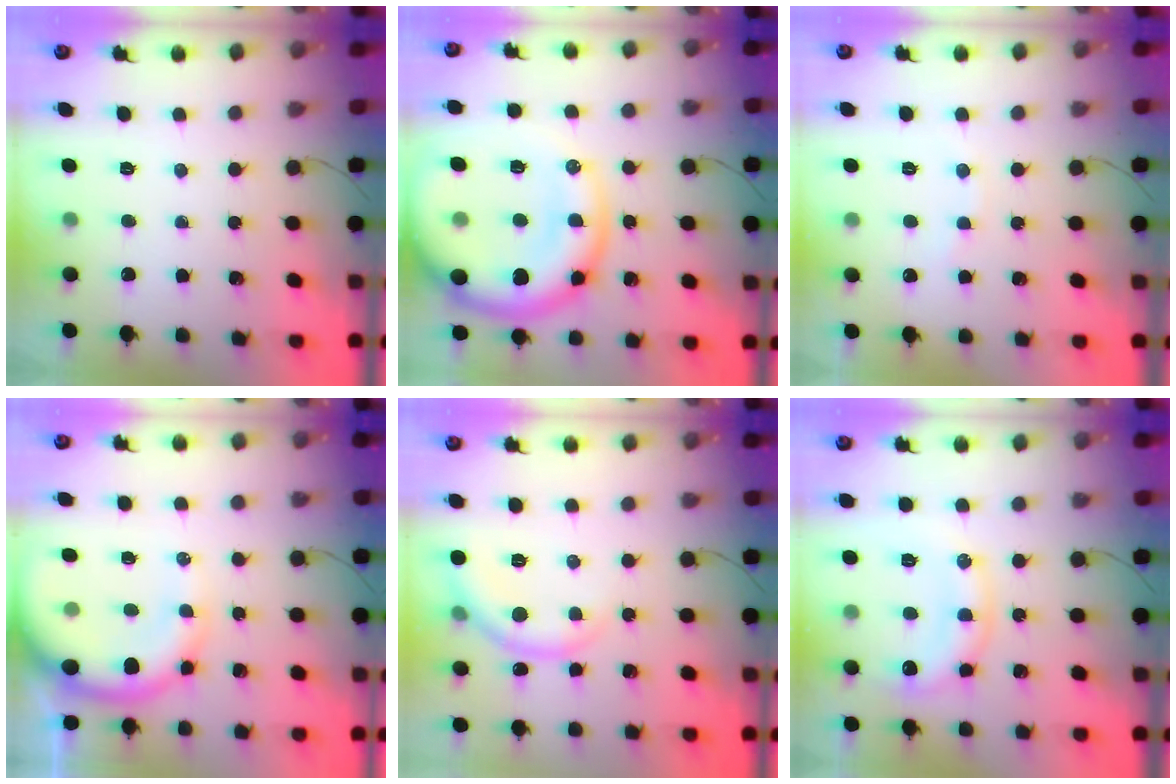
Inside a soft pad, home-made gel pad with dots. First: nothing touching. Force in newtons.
{"total": 22.0, "press": 21.6, "slide": 4.0}
{"total": 5.3, "press": 5.2, "slide": 1.0}
{"total": 12.3, "press": 12.1, "slide": 2.2}
{"total": 6.8, "press": 6.7, "slide": 1.0}
{"total": 12.4, "press": 12.4, "slide": 0.8}